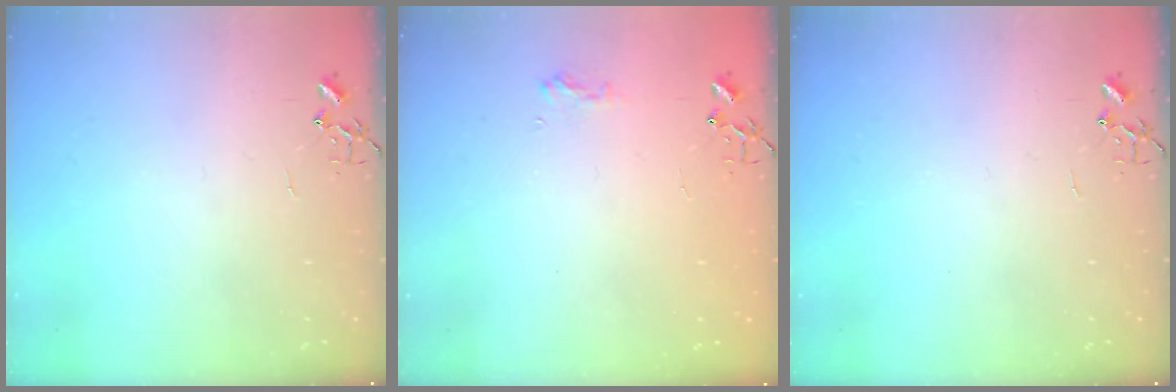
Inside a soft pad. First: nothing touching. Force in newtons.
{"total": 7.8, "press": 7.8, "slide": 0.6}
{"total": 0.0}